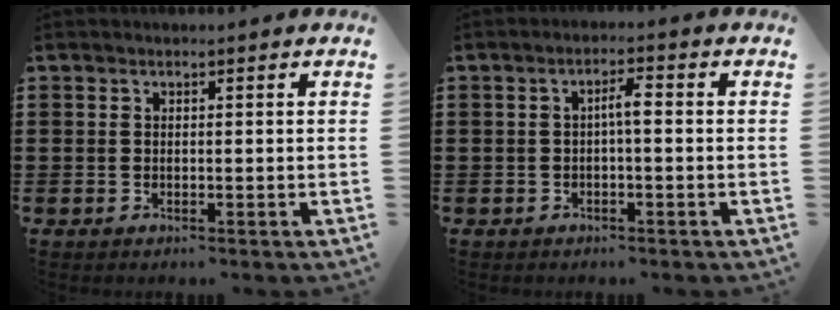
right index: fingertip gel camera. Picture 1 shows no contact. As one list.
[{"total": 2.6, "force": [-0.3, 0.4, 2.5], "torque": [-0.048, 0.005, -0.009]}]